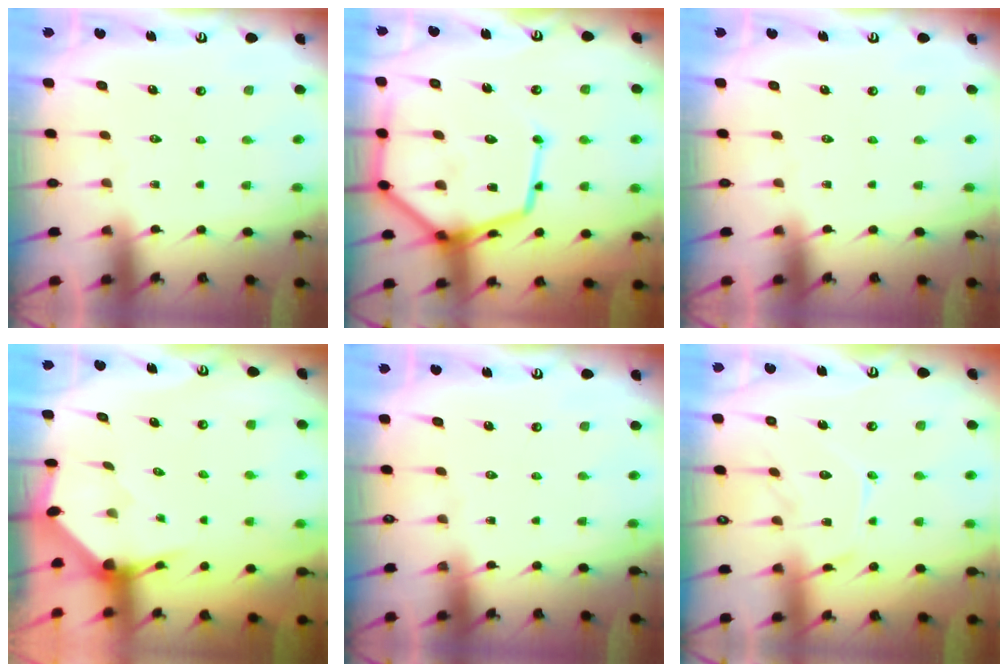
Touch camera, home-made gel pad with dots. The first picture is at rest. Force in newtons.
{"total": 21.9, "press": 21.8, "slide": 2.1}
{"total": 0.0}
{"total": 3.3, "press": 3.3, "slide": 0.3}
{"total": 0.0}
{"total": 12.1, "press": 12.0, "slide": 0.4}